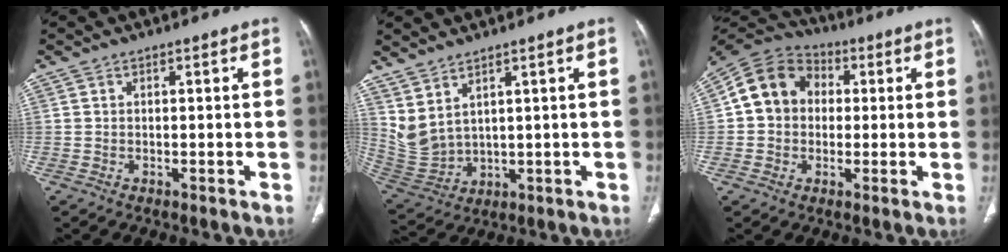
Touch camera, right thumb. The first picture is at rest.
{"total": 7.2, "force": [4.4, 3.2, 4.8], "torque": [-0.099, -0.029, 0.112]}
{"total": 11.9, "force": [1.2, 10.1, 6.1], "torque": [-0.091, 0.025, 0.009]}